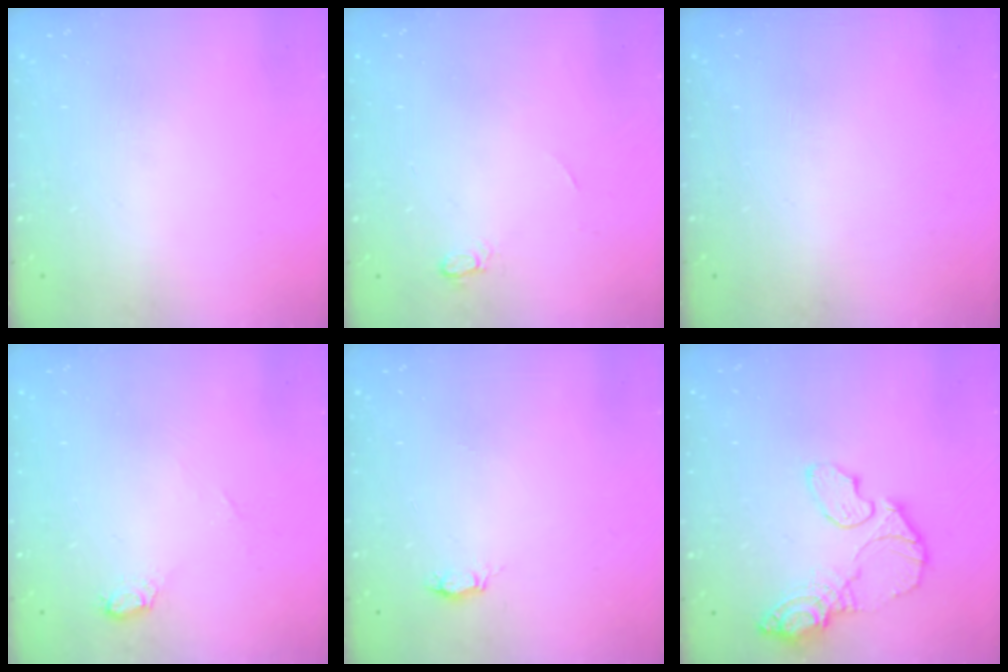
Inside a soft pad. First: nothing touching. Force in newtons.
{"total": 4.6, "press": 4.5, "slide": 0.6}
{"total": 0.0}
{"total": 5.7, "press": 5.7, "slide": 0.5}
{"total": 4.2, "press": 4.1, "slide": 0.6}
{"total": 11.4, "press": 11.4, "slide": 1.1}